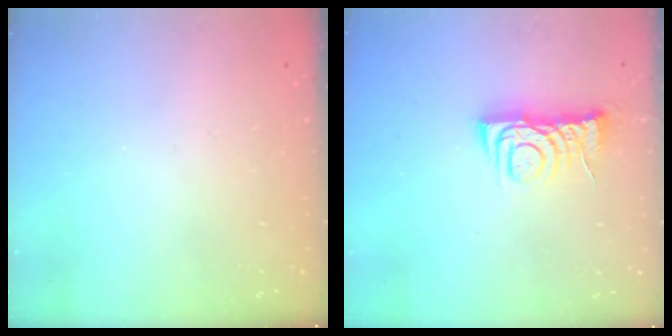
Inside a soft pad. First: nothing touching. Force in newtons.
{"total": 6.8, "press": 6.8, "slide": 0.6}